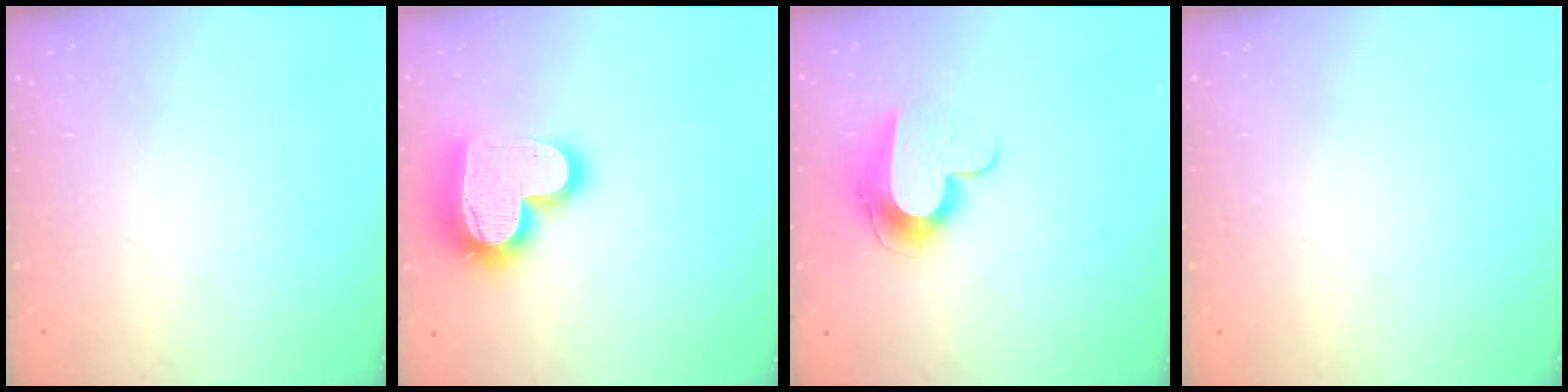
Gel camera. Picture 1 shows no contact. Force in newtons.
{"total": 18.8, "press": 18.7, "slide": 1.6}
{"total": 10.4, "press": 10.4, "slide": 0.3}
{"total": 0.0}